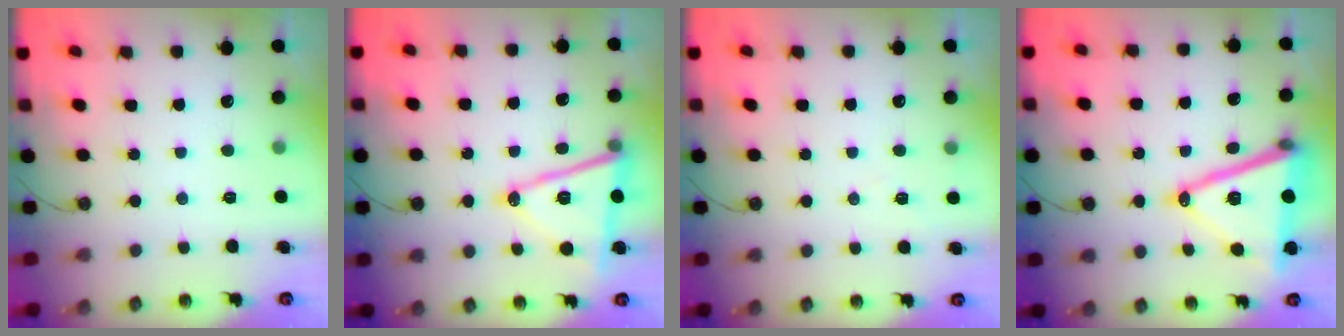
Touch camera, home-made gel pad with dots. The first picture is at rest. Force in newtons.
{"total": 14.6, "press": 14.1, "slide": 3.8}
{"total": 5.1, "press": 3.8, "slide": 3.3}
{"total": 19.6, "press": 19.2, "slide": 3.8}